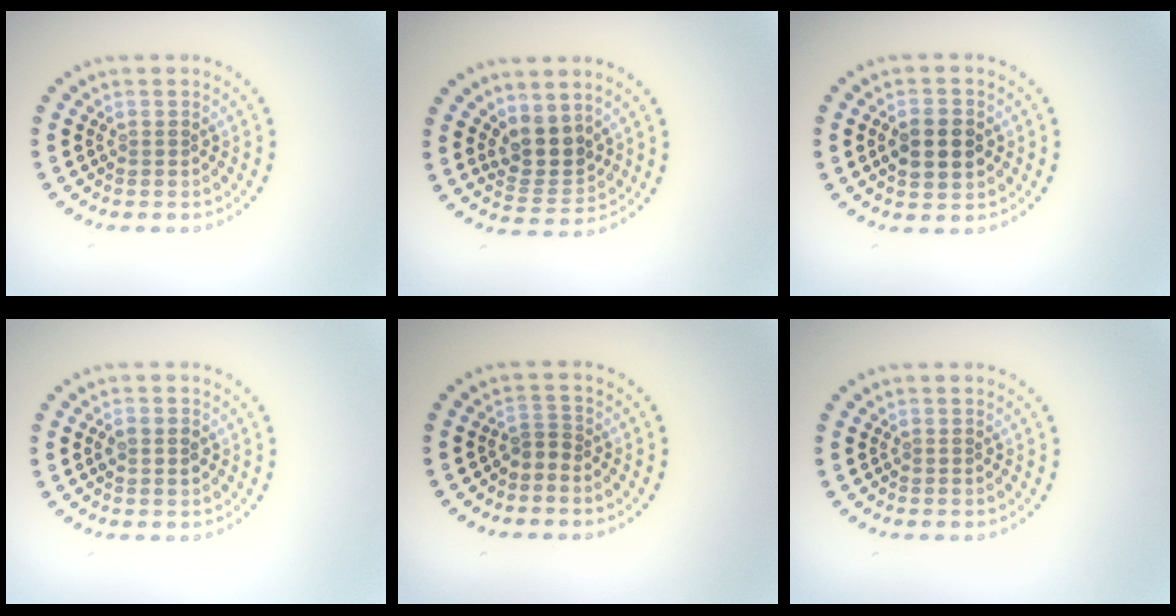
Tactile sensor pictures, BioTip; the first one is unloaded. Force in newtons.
{"total": 3.4, "press": 2.8, "slide": 1.9}
{"total": 4.2, "press": 4.2, "slide": 0.2}
{"total": 1.4, "press": 1.4, "slide": 0.0}
{"total": 1.4, "press": 0.9, "slide": 1.0}
{"total": 0.0}